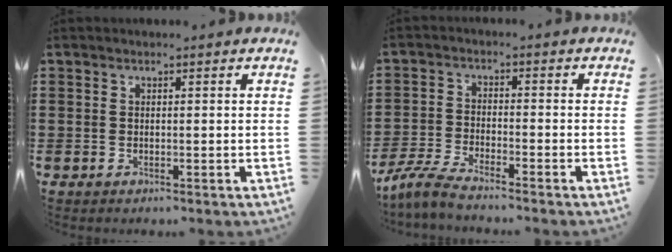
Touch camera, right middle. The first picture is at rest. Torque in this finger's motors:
{"motor_torque": [1.49, -0.66, 0.07, 0.06]}